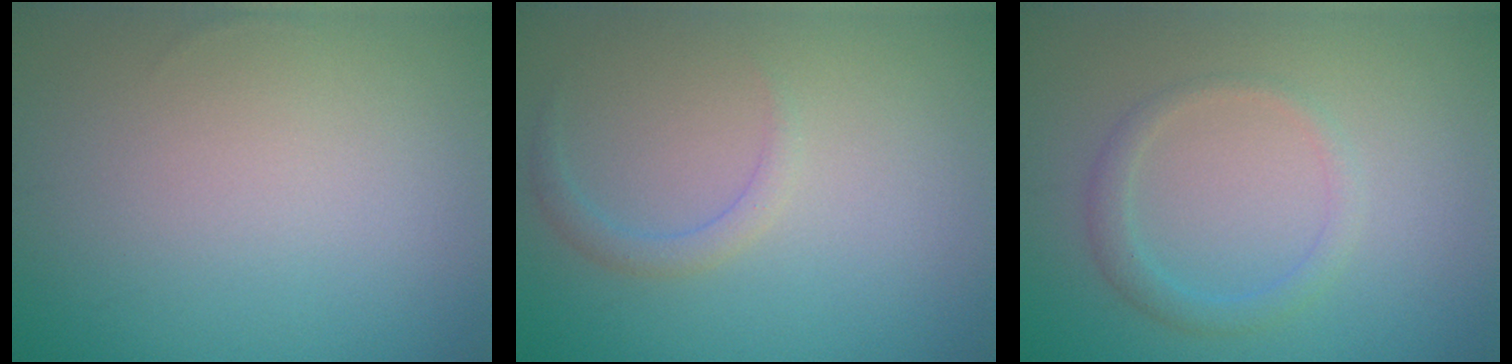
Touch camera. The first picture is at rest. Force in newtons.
{"total": 1.3, "press": 1.3, "slide": 0.1}
{"total": 1.9, "press": 1.9, "slide": 0.1}